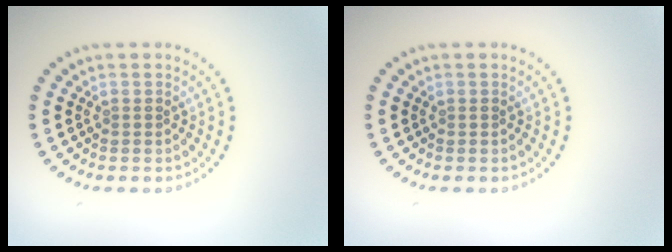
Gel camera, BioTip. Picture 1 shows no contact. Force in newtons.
{"total": 0.0}